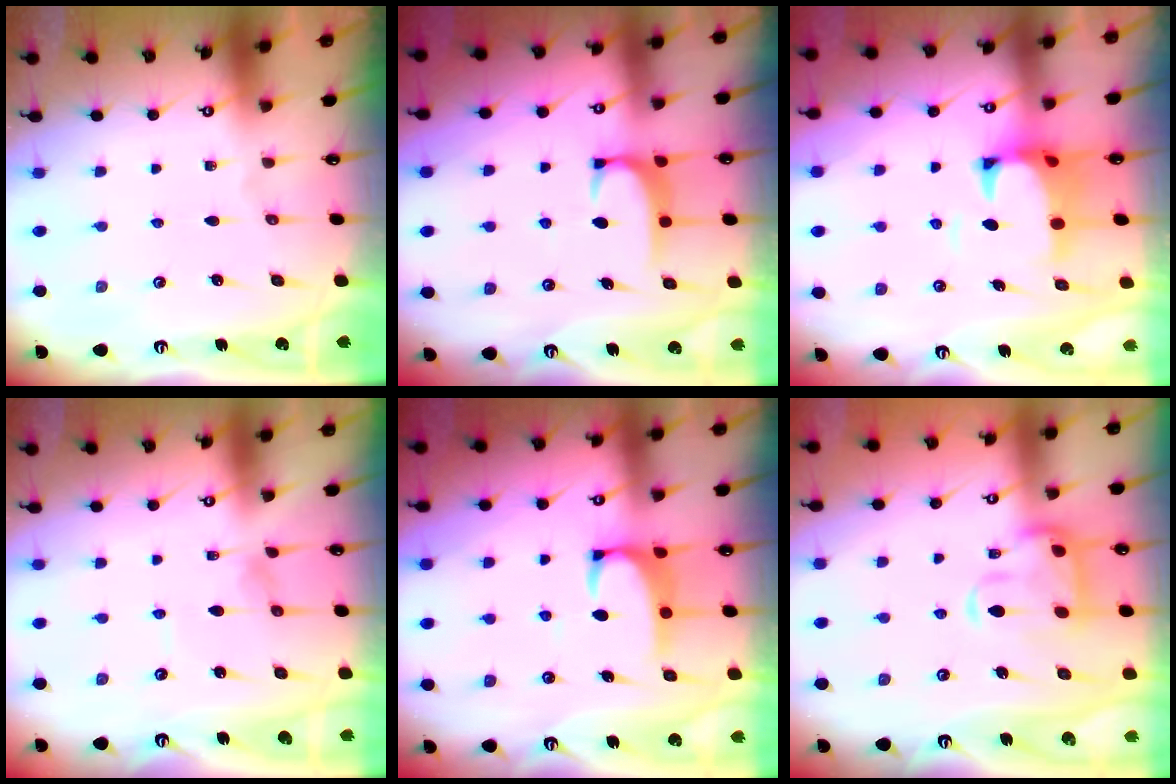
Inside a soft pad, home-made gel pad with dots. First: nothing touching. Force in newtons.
{"total": 1.9, "press": 1.8, "slide": 0.5}
{"total": 2.6, "press": 2.3, "slide": 1.1}
{"total": 0.0}
{"total": 3.0, "press": 2.9, "slide": 0.8}
{"total": 5.6, "press": 5.4, "slide": 1.5}